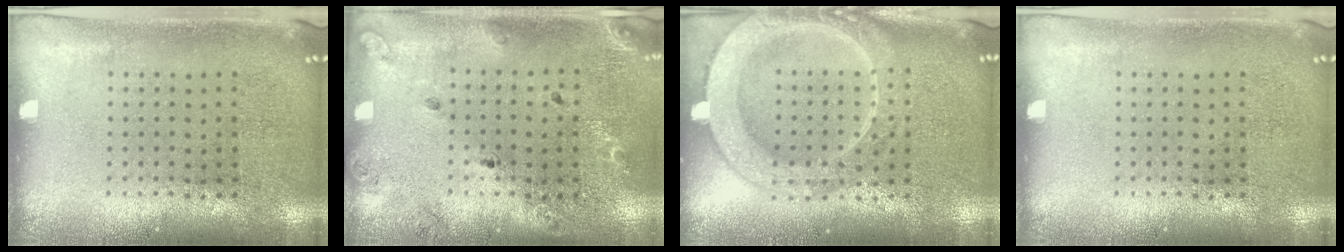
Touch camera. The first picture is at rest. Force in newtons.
{"total": 1.3, "press": 1.3, "slide": 0.2}
{"total": 4.1, "press": 4.1, "slide": 0.5}
{"total": 0.0}